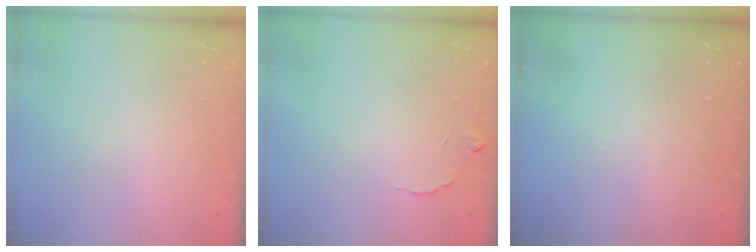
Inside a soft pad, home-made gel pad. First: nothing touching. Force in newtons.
{"total": 6.0, "press": 6.0, "slide": 0.4}
{"total": 3.1, "press": 3.1, "slide": 0.1}